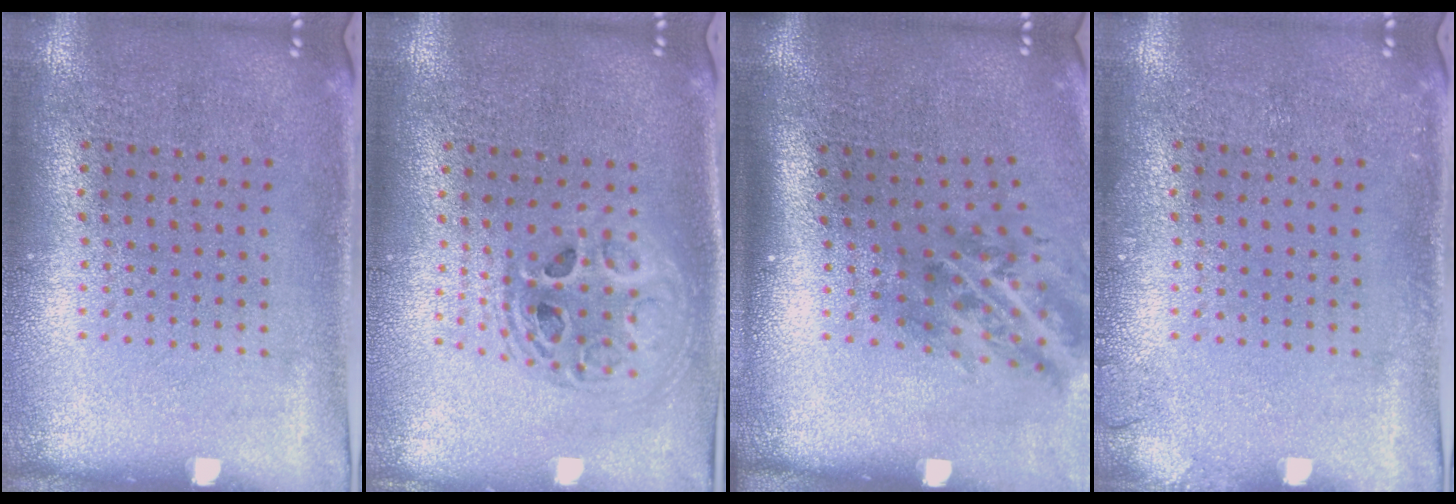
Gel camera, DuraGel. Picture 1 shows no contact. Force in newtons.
{"total": 2.0, "press": 1.6, "slide": 1.2}
{"total": 2.0, "press": 1.3, "slide": 1.5}
{"total": 0.9, "press": 0.9, "slide": 0.1}